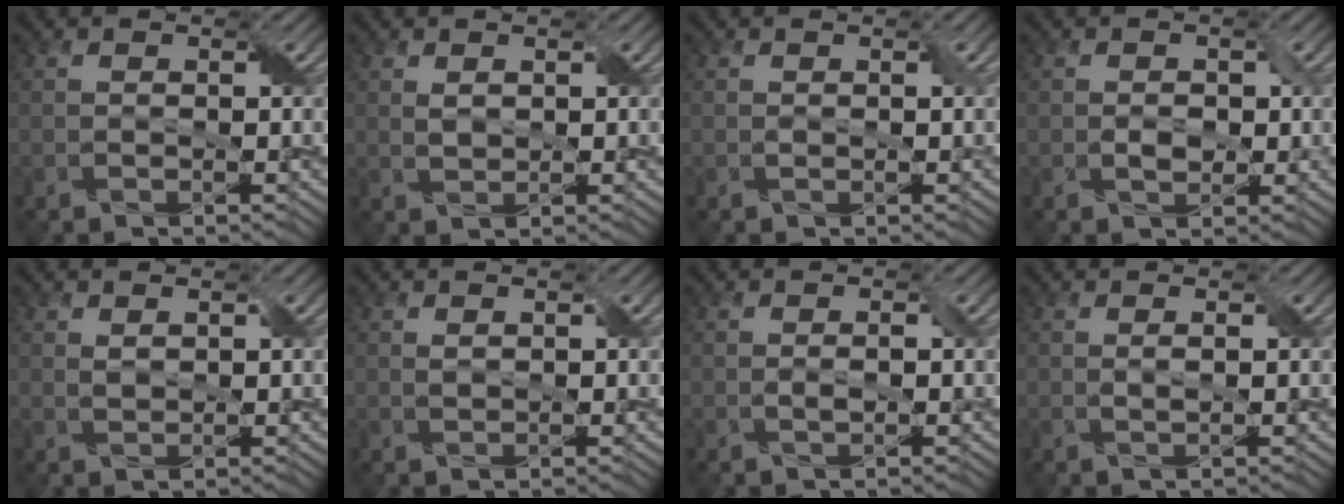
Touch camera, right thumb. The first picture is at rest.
{"total": 1.5, "force": [0.7, 0.9, 1.0], "torque": [-0.025, 0.000, 0.017]}
{"total": 0.7, "force": [0.2, 0.1, 0.7], "torque": [-0.013, 0.002, 0.003]}
{"total": 1.9, "force": [-0.1, 1.4, 1.3], "torque": [-0.028, -0.004, -0.001]}
{"total": 1.1, "force": [0.7, 0.6, 0.7], "torque": [-0.021, 0.000, 0.017]}
{"total": 0.9, "force": [0.5, 0.4, 0.6], "torque": [-0.017, 0.000, 0.011]}
{"total": 0.9, "force": [0.0, 0.3, 0.8], "torque": [-0.017, 0.000, 0.001]}
{"total": 0.7, "force": [0.3, 0.0, 0.6], "torque": [-0.016, 0.002, 0.005]}